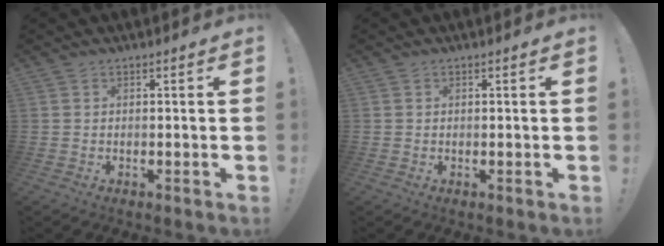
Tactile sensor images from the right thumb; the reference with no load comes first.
{"total": 0.0}